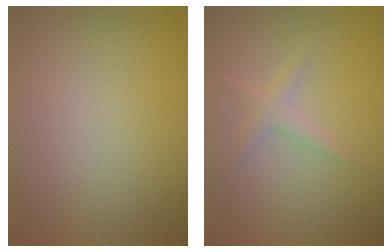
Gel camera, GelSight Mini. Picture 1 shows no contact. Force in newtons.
{"total": 1.5, "press": 1.5, "slide": 0.1}